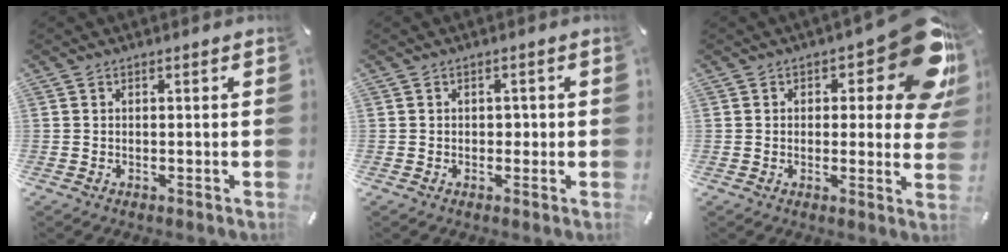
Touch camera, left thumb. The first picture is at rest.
{"total": 1.4, "force": [-0.3, 1.2, 0.6], "torque": [-0.005, 0.003, -0.010]}
{"total": 17.4, "force": [7.7, 7.5, 13.7], "torque": [-0.164, -0.056, 0.130]}